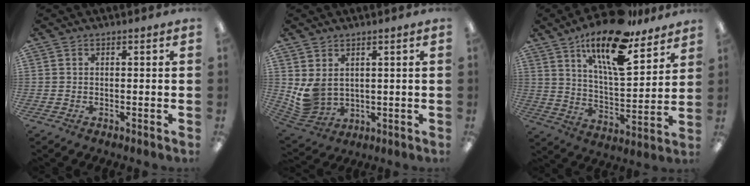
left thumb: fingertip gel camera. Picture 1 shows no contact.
{"total": 6.7, "force": [2.8, 5.2, 3.1], "torque": [-0.089, -0.010, 0.057]}
{"total": 19.3, "force": [13.6, 6.3, 12.1], "torque": [-0.210, -0.078, 0.227]}